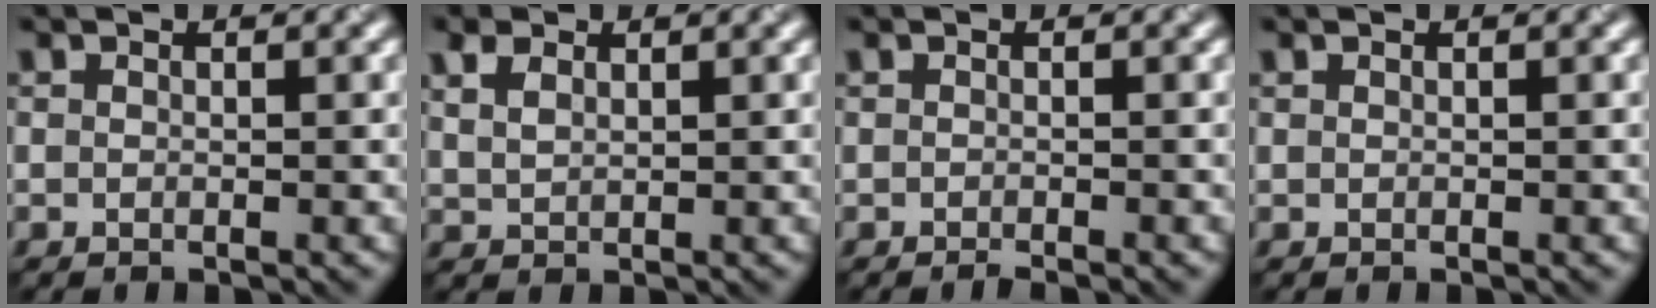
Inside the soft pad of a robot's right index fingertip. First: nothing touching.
{"total": 1.9, "force": [1.5, 0.9, 0.6], "torque": [-0.017, 0.009, 0.031]}
{"total": 1.3, "force": [-1.0, 0.1, 0.7], "torque": [-0.007, 0.002, -0.019]}
{"total": 0.0}